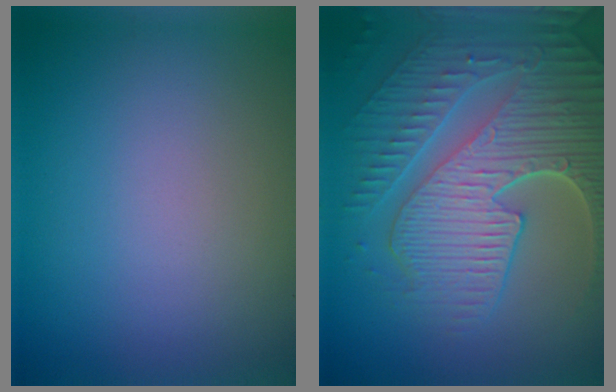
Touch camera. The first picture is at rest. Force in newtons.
{"total": 9.9, "press": 6.5, "slide": 7.4}